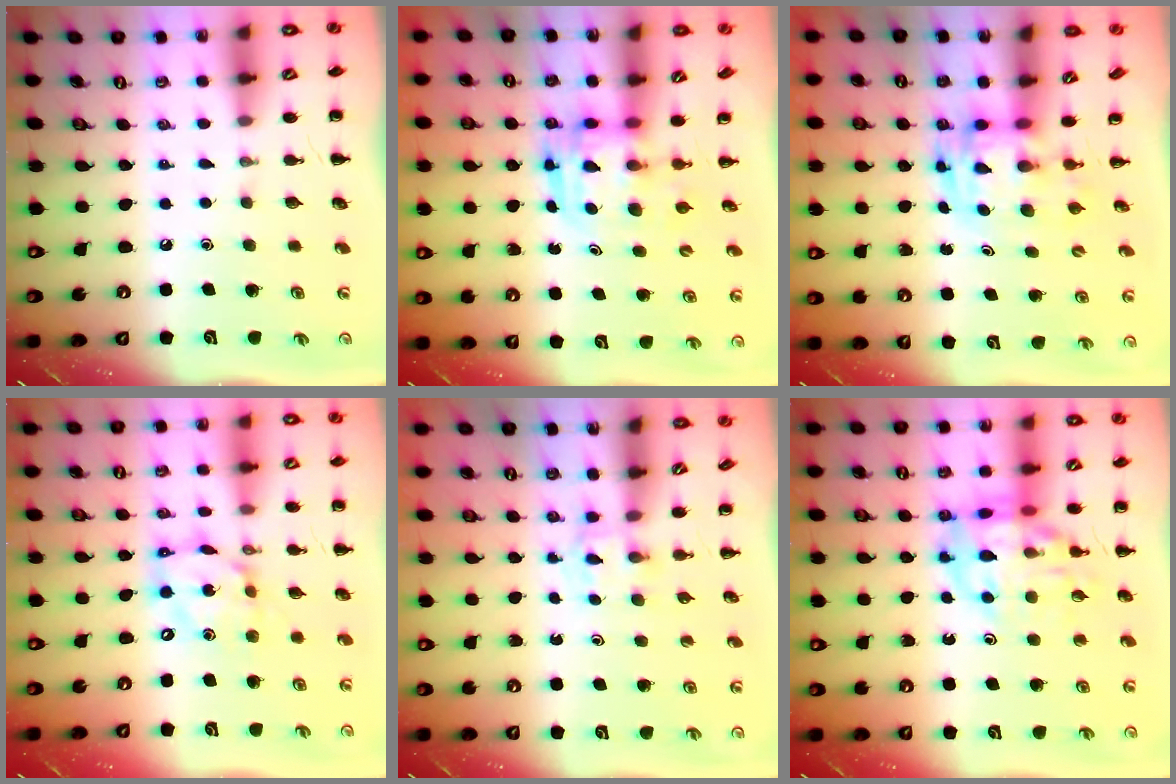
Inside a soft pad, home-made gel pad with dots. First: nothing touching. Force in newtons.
{"total": 3.2, "press": 3.2, "slide": 0.3}
{"total": 2.8, "press": 2.7, "slide": 0.6}
{"total": 12.0, "press": 11.6, "slide": 3.0}
{"total": 2.3, "press": 2.1, "slide": 0.9}
{"total": 14.6, "press": 14.3, "slide": 2.7}